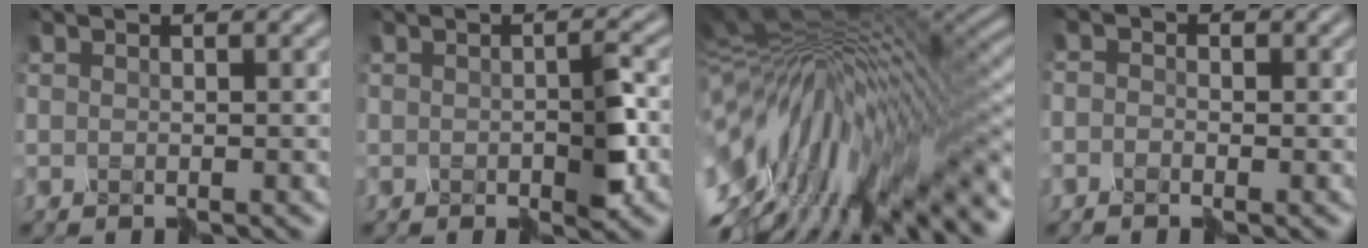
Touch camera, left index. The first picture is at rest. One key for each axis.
{"total": 3.4, "fx": -1.2, "fy": 1.2, "fz": 3.0, "tx": -0.056, "ty": -0.003, "tz": -0.018}
{"total": 12.9, "fx": -1.9, "fy": 4.0, "fz": 12.1, "tx": -0.235, "ty": 0.011, "tz": -0.018}
{"total": 1.5, "fx": -1.3, "fy": 0.6, "fz": -0.3, "tx": 0.017, "ty": 0.008, "tz": -0.023}